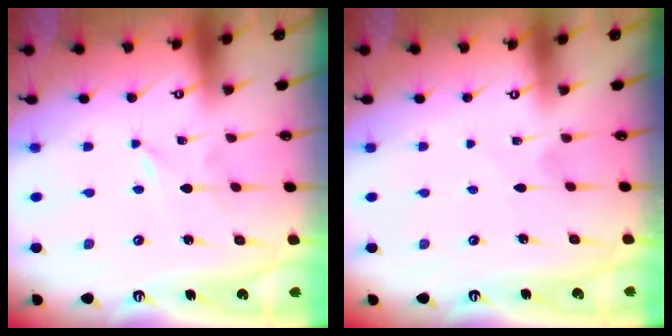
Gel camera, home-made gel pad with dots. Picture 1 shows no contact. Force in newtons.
{"total": 2.2, "press": 2.2, "slide": 0.3}